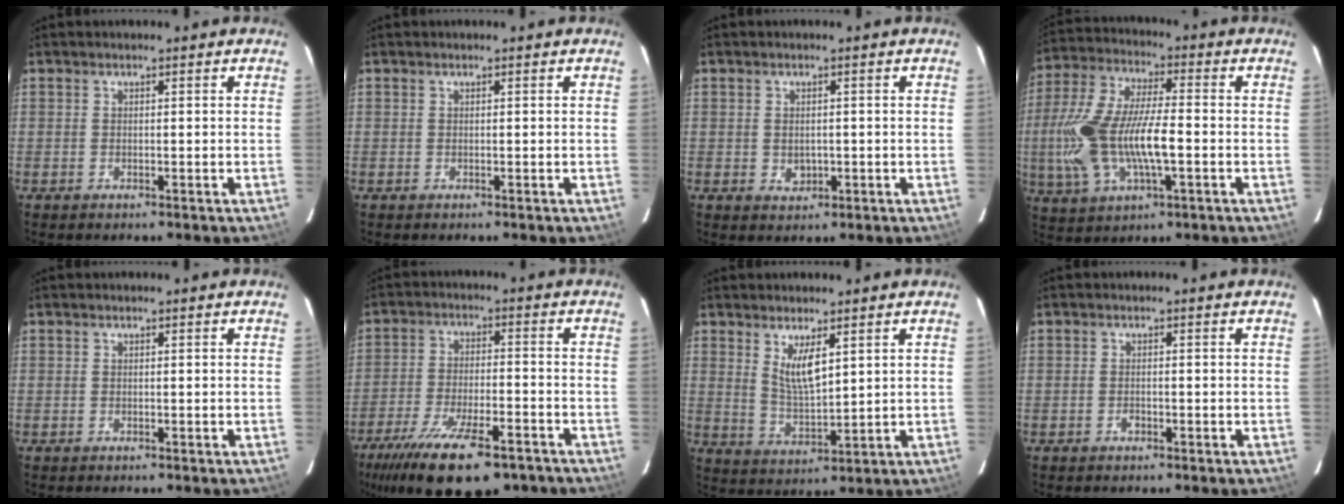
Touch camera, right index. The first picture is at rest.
{"total": 0.0}
{"total": 2.6, "force": [-0.4, 2.2, 1.4], "torque": [-0.023, 0.000, -0.001]}
{"total": 17.8, "force": [-3.0, 7.0, 16.1], "torque": [-0.343, -0.003, -0.056]}
{"total": 0.0}
{"total": 19.4, "force": [-13.6, 6.2, 12.3], "torque": [-0.241, -0.049, -0.212]}
{"total": 6.2, "force": [2.8, 1.9, 5.2], "torque": [-0.093, -0.015, 0.060]}
{"total": 1.3, "force": [-0.8, 0.7, 0.7], "torque": [-0.015, 0.001, -0.014]}